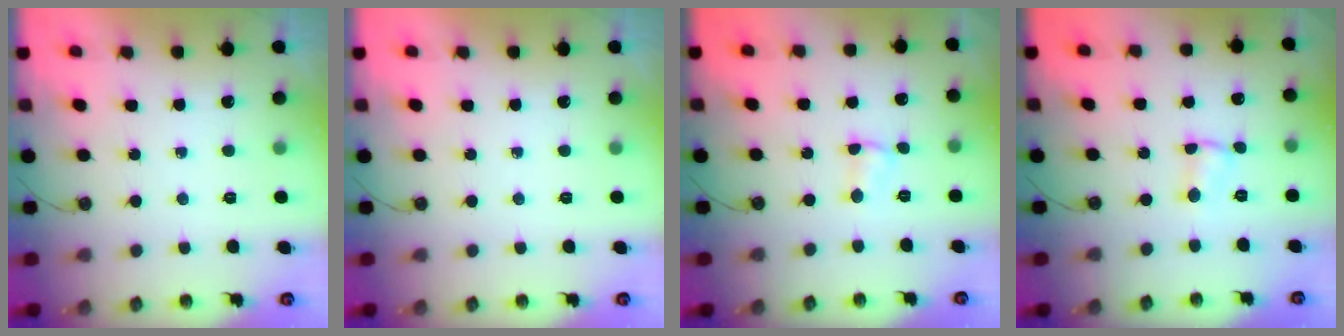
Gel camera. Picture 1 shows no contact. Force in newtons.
{"total": 0.0}
{"total": 2.6, "press": 2.6, "slide": 0.4}
{"total": 1.7, "press": 1.6, "slide": 0.5}